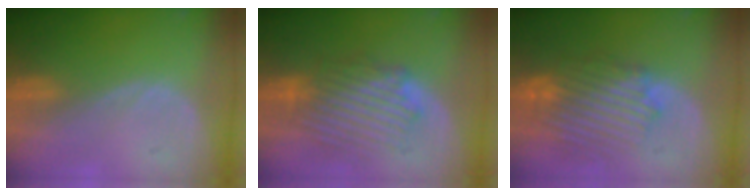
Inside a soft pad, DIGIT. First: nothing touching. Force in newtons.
{"total": 8.8, "press": 8.4, "slide": 2.6}
{"total": 10.2, "press": 9.3, "slide": 4.1}